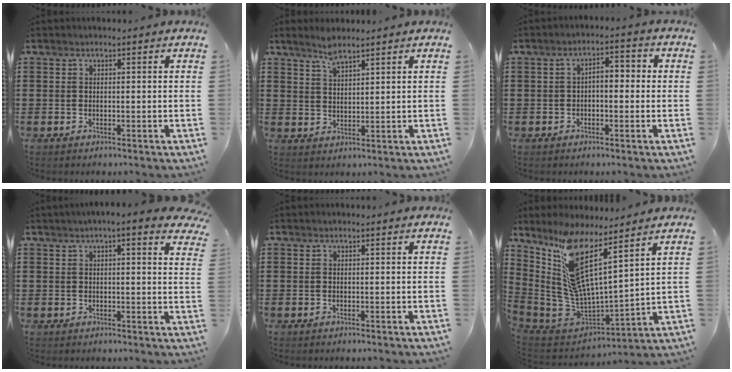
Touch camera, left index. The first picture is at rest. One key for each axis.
{"total": 3.5, "fx": 2.7, "fy": 1.1, "fz": 1.8, "tx": -0.042, "ty": 0.003, "tz": 0.051}
{"total": 2.5, "fx": -1.2, "fy": 1.0, "fz": 2.0, "tx": -0.041, "ty": 0.009, "tz": -0.028}
{"total": 2.8, "fx": 2.2, "fy": 0.7, "fz": 1.6, "tx": -0.039, "ty": 0.004, "tz": 0.038}
{"total": 0.0}
{"total": 11.7, "fx": 6.8, "fy": 1.8, "fz": 9.3, "tx": -0.235, "ty": -0.081, "tz": 0.108}